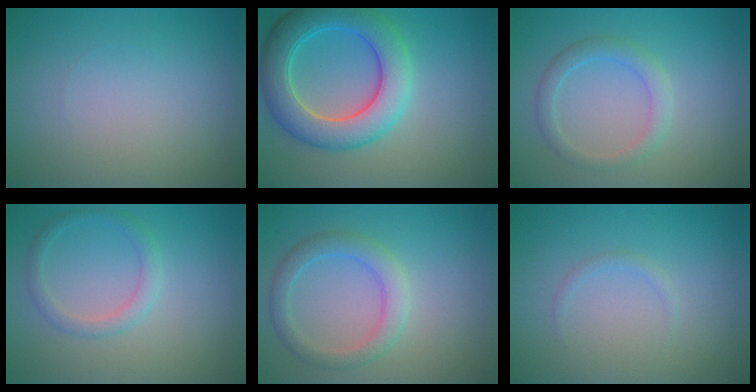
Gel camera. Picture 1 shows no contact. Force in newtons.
{"total": 7.4, "press": 7.4, "slide": 0.2}
{"total": 2.3, "press": 2.2, "slide": 0.1}
{"total": 1.9, "press": 1.9, "slide": 0.1}
{"total": 3.0, "press": 3.0, "slide": 0.2}
{"total": 0.7, "press": 0.7, "slide": 0.1}